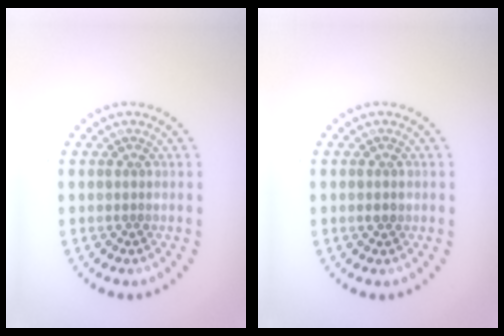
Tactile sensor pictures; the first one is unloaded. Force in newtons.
{"total": 1.2, "press": 1.2, "slide": 0.1}